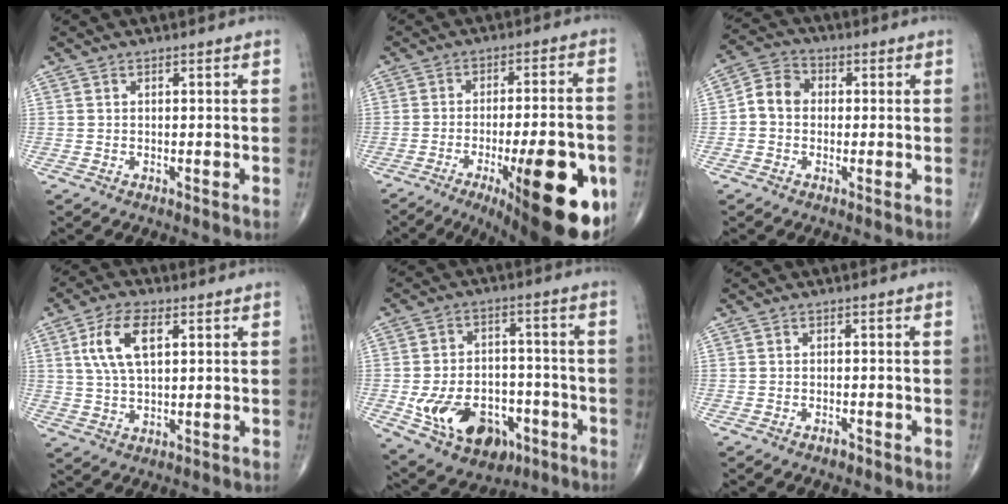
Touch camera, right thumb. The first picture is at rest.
{"total": 24.2, "force": [-9.3, 7.1, 21.1], "torque": [-0.237, 0.018, -0.118]}
{"total": 5.9, "force": [-0.3, 5.0, 3.2], "torque": [-0.043, 0.022, -0.018]}
{"total": 9.1, "force": [2.8, 4.3, 7.5], "torque": [-0.149, 0.003, 0.055]}
{"total": 16.4, "force": [-6.1, 11.2, 10.4], "torque": [-0.145, 0.039, -0.081]}
{"total": 1.2, "force": [-1.0, 0.5, 0.5], "torque": [-0.007, 0.003, -0.017]}